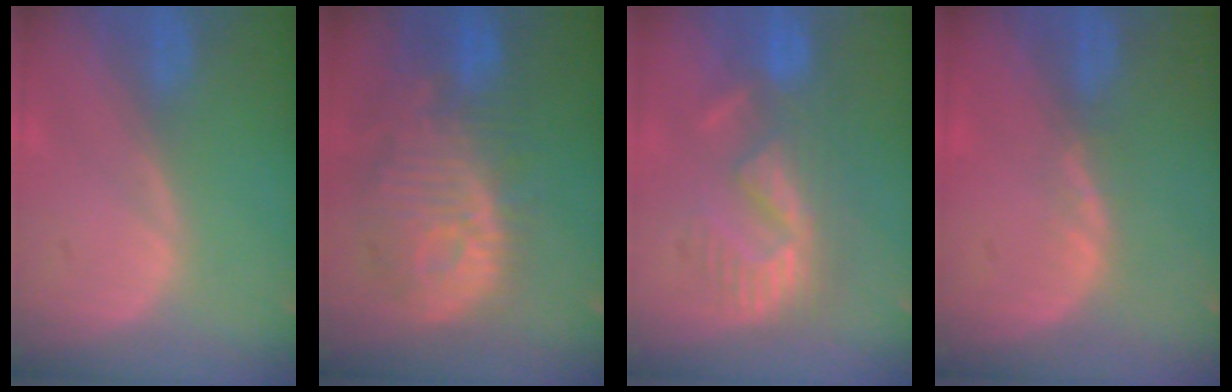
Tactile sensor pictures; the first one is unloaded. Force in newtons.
{"total": 12.6, "press": 11.2, "slide": 5.9}
{"total": 9.0, "press": 8.3, "slide": 3.5}
{"total": 1.5, "press": 1.2, "slide": 0.8}